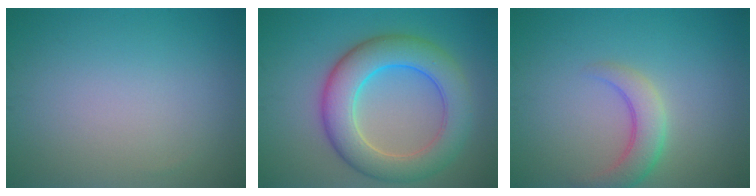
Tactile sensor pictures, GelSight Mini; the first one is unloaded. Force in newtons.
{"total": 7.9, "press": 7.9, "slide": 0.1}
{"total": 3.4, "press": 3.4, "slide": 0.1}